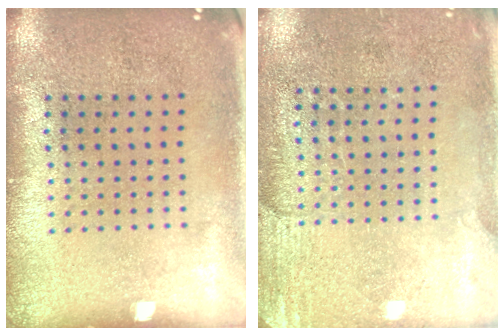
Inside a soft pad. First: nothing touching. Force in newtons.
{"total": 2.7, "press": 2.4, "slide": 1.1}